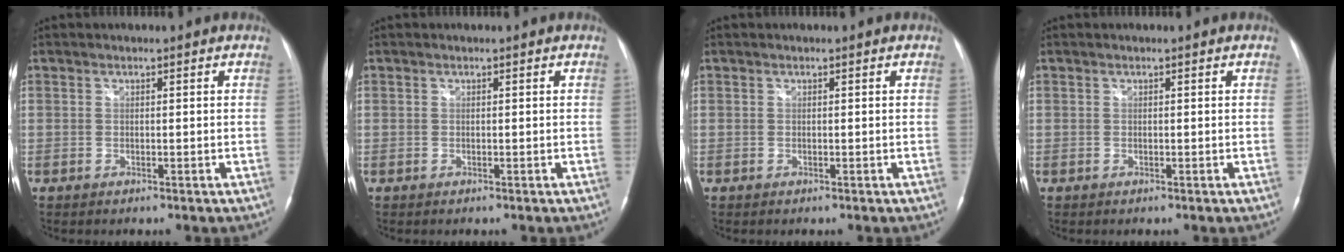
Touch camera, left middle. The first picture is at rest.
{"total": 0.0}
{"total": 0.0}
{"total": 0.0}